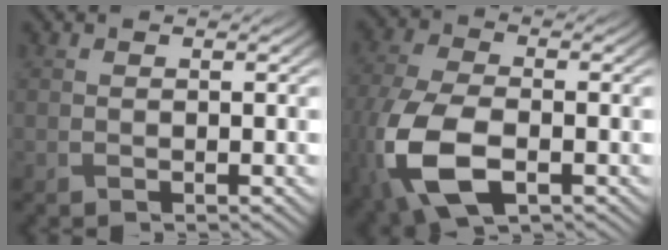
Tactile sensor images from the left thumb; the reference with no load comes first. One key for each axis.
{"total": 12.7, "fx": -4.2, "fy": 7.4, "fz": 9.5, "tx": -0.275, "ty": -0.050, "tz": -0.063}